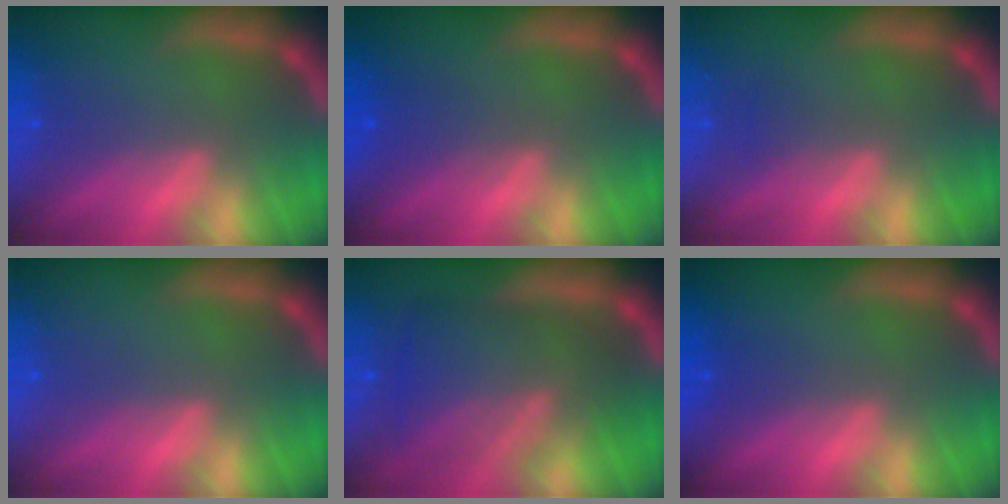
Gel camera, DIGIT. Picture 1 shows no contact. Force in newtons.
{"total": 1.9}
{"total": 1.0}
{"total": 0.0}
{"total": 8.6}
{"total": 1.0}